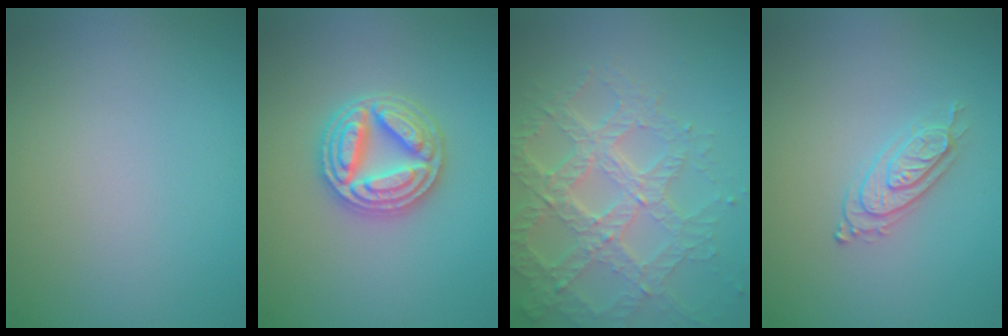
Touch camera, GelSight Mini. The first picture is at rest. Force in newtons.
{"total": 5.1, "press": 5.0, "slide": 0.8}
{"total": 7.1, "press": 5.1, "slide": 4.9}
{"total": 2.2, "press": 2.1, "slide": 0.6}